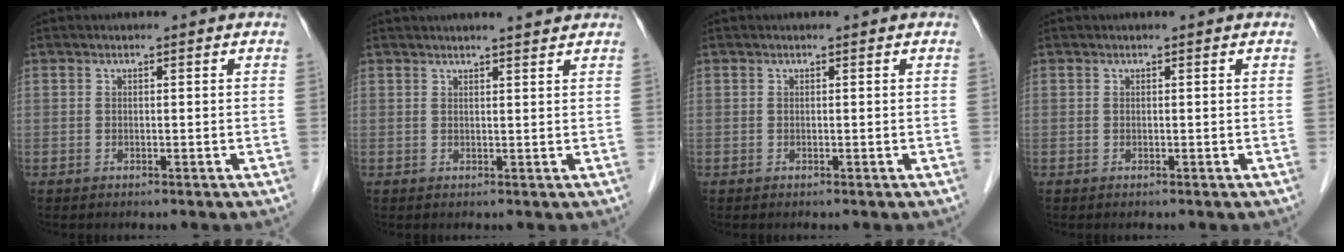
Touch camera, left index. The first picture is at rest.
{"total": 4.8, "force": [4.5, 0.0, 1.8], "torque": [-0.026, 0.016, 0.052]}
{"total": 0.0}
{"total": 0.0}